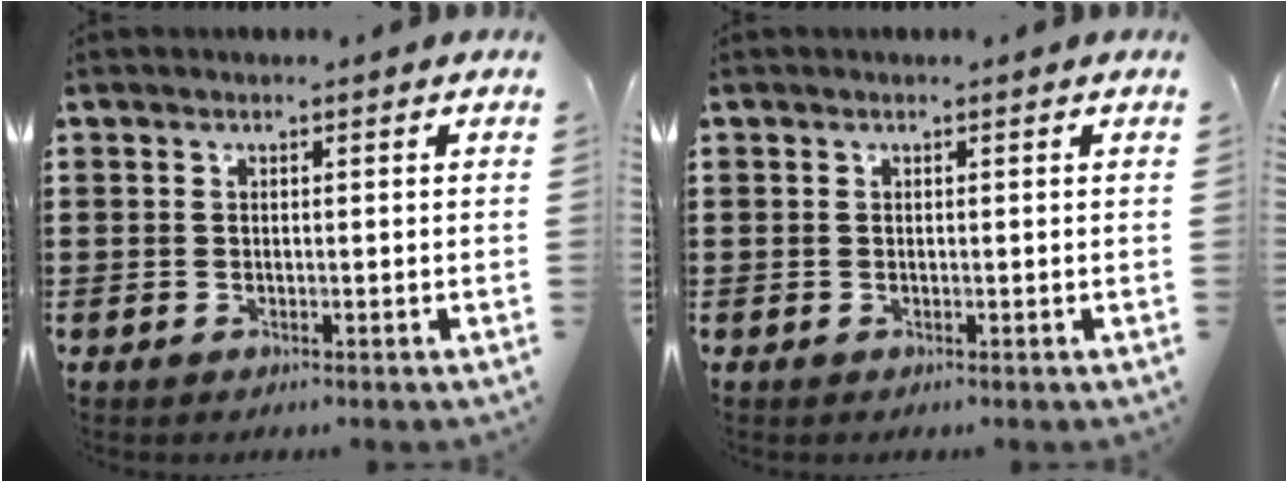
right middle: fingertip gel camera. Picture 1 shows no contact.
{"total": 0.0}